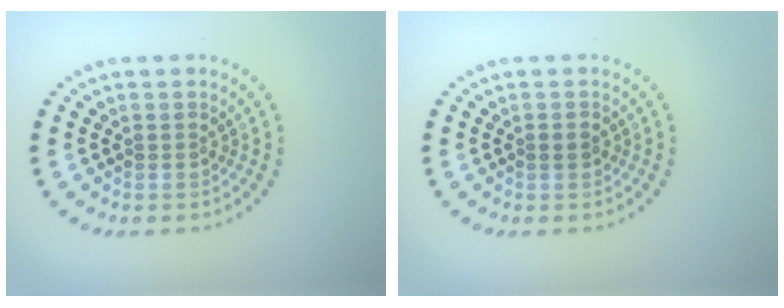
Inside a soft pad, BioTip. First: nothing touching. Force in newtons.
{"total": 0.8, "press": 0.7, "slide": 0.4}